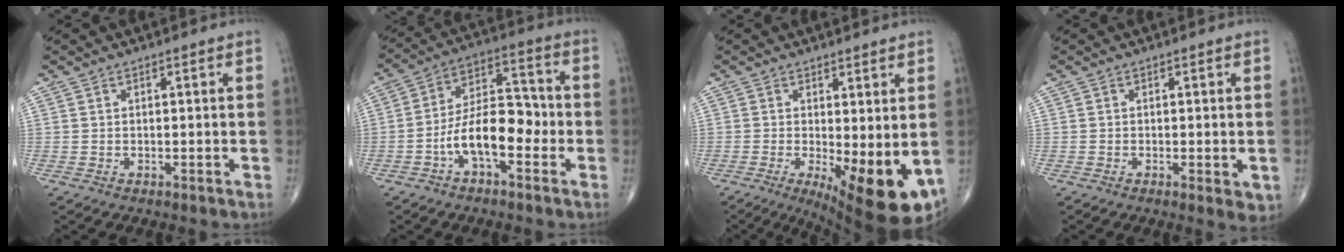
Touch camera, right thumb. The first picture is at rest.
{"total": 12.1, "force": [-3.8, 6.0, 9.8], "torque": [-0.155, 0.047, -0.075]}
{"total": 13.5, "force": [-2.7, 4.6, 12.4], "torque": [-0.167, -0.028, -0.024]}
{"total": 2.9, "force": [-0.7, 0.9, 2.7], "torque": [-0.037, -0.008, -0.012]}